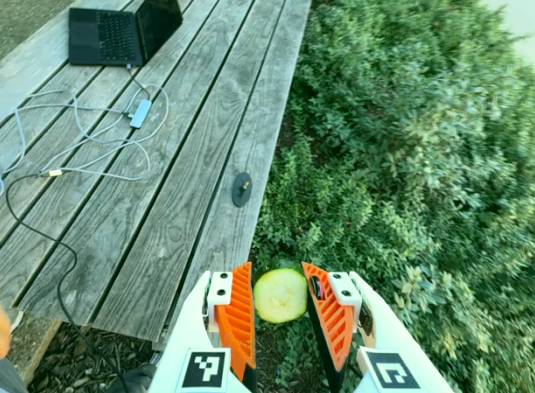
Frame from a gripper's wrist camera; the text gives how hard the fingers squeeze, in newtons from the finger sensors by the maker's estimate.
{"total": 9.2, "left": 9.1, "right": 9.2}